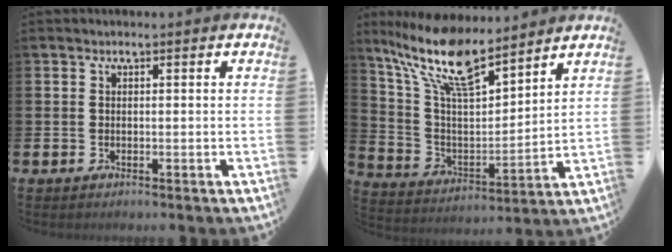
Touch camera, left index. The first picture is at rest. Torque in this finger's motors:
{"motor_torque": [0.52, -0.24, 1.05, 0.21]}